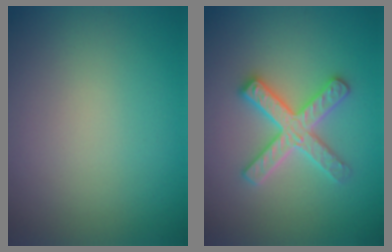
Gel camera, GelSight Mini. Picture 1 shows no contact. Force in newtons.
{"total": 4.5, "press": 4.5, "slide": 0.6}